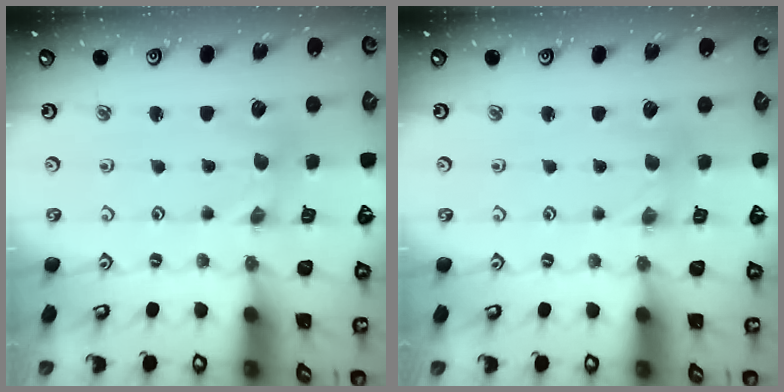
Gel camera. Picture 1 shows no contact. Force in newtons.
{"total": 0.0}